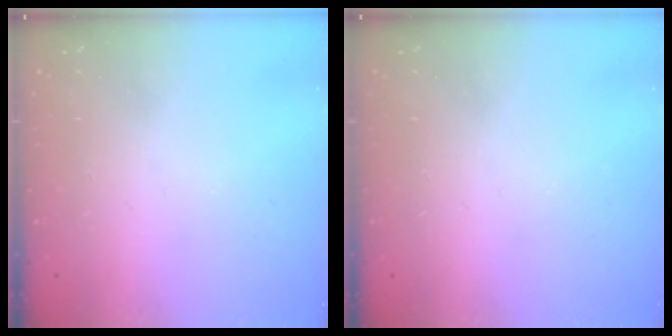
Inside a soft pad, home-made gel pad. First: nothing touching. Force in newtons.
{"total": 0.0}